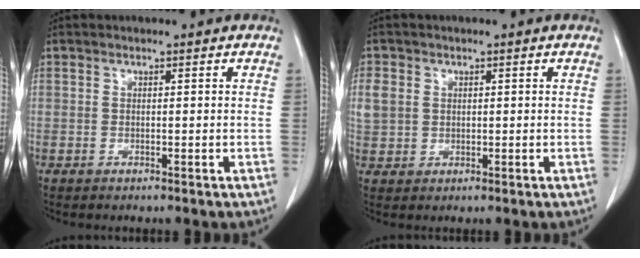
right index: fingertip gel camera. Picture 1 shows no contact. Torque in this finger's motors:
{"motor_torque": [0.45, 0.14, 0.18, 0.06]}